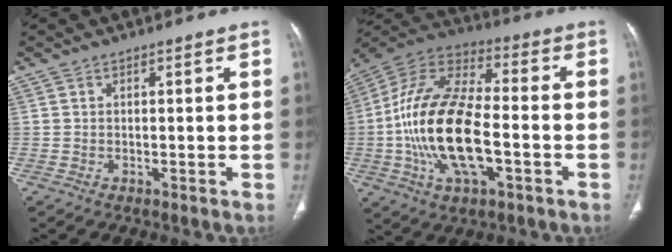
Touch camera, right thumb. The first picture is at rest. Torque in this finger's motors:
{"motor_torque": [0.69, 1.64, 2.54, -0.23, 0.48]}